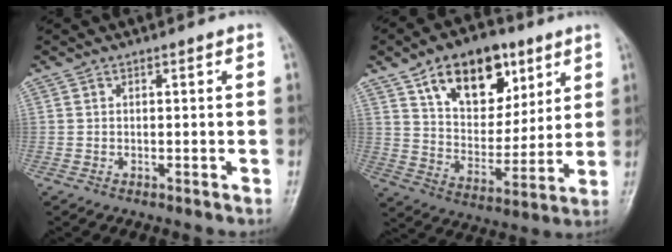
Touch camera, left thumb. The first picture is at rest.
{"total": 17.2, "force": [9.0, 10.5, 10.2], "torque": [-0.111, -0.040, 0.157]}